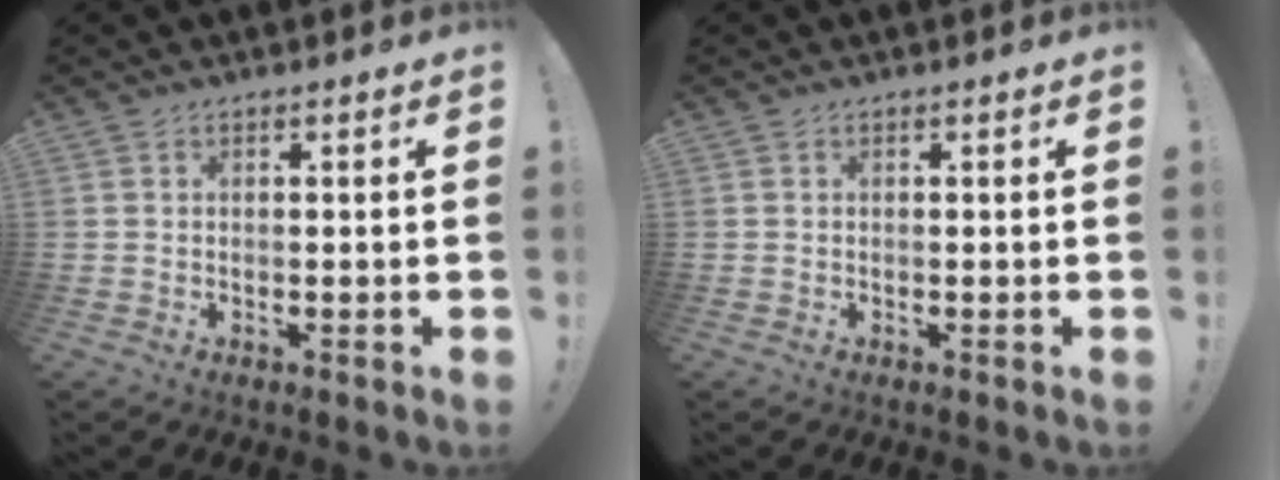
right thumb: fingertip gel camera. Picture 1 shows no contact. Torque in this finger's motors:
{"motor_torque": [-0.01, 0.01, 0.04, -0.04, 0.00]}